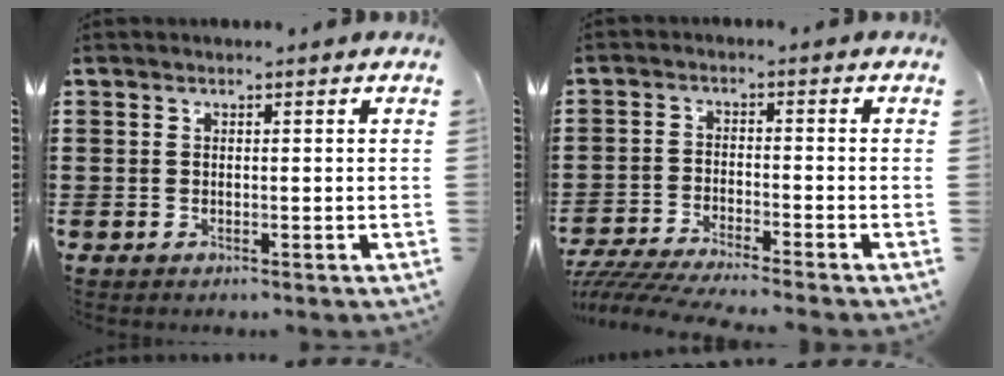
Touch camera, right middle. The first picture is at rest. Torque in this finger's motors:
{"motor_torque": [1.61, -0.53, 0.52, 0.19]}